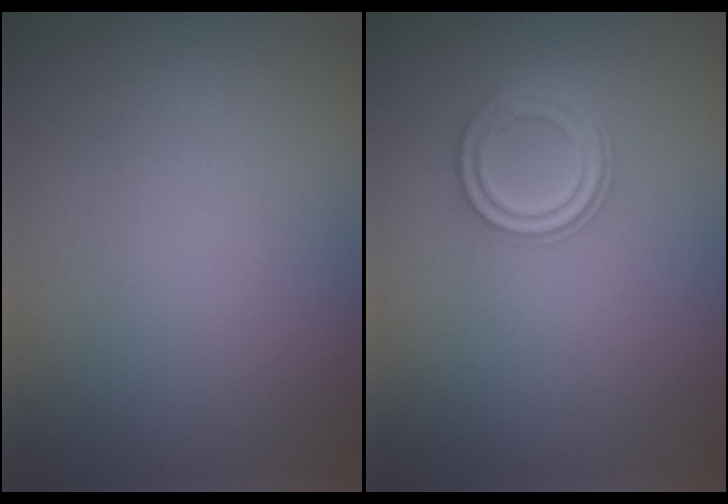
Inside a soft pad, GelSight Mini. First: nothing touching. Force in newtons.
{"total": 3.3, "press": 2.6, "slide": 2.1}